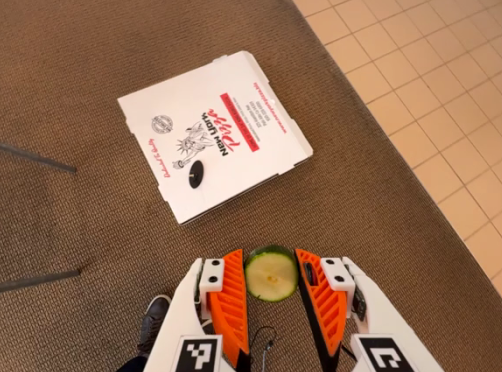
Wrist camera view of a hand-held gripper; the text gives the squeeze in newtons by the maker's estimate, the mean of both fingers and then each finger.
{"total": 7.3, "left": 7.4, "right": 7.2}